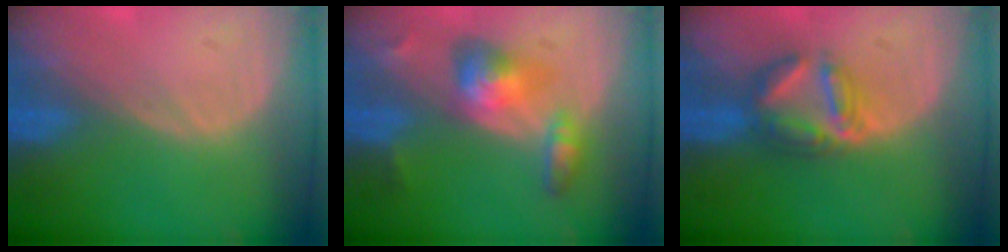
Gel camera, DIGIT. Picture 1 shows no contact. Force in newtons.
{"total": 6.4, "press": 5.9, "slide": 2.5}
{"total": 5.9, "press": 5.8, "slide": 1.4}